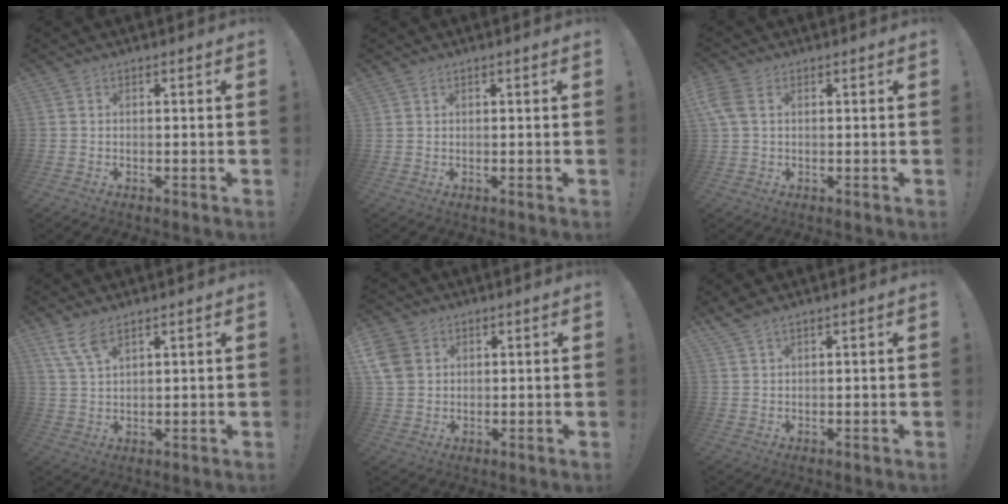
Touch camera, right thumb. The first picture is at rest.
{"total": 0.7, "force": [0.5, 0.4, 0.1], "torque": [0.006, -0.002, 0.009]}
{"total": 4.6, "force": [1.5, 2.9, 3.2], "torque": [-0.075, 0.000, 0.029]}
{"total": 6.7, "force": [4.7, 2.2, 4.2], "torque": [-0.083, -0.020, 0.089]}
{"total": 8.4, "force": [3.0, 7.0, 3.4], "torque": [-0.066, -0.012, 0.064]}
{"total": 2.2, "force": [1.8, 0.4, 1.2], "torque": [-0.030, -0.005, 0.034]}